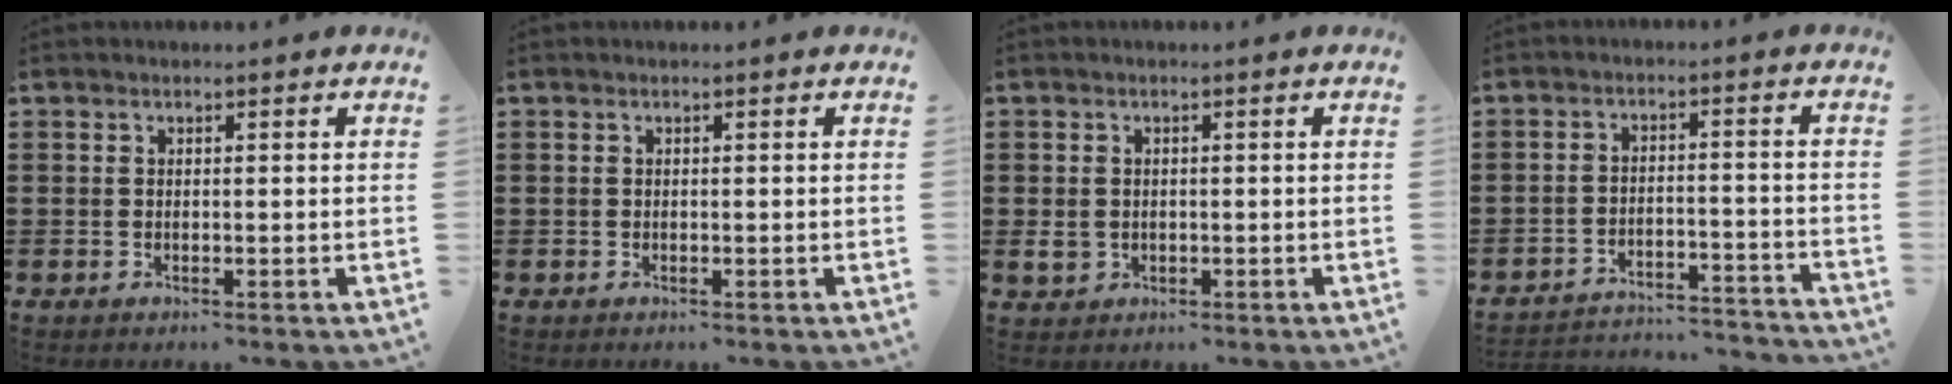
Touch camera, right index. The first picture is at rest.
{"total": 0.0}
{"total": 2.1, "force": [-0.2, 1.9, 0.9], "torque": [-0.024, 0.001, -0.005]}
{"total": 3.5, "force": [-3.4, 0.2, 0.9], "torque": [-0.021, -0.001, -0.071]}